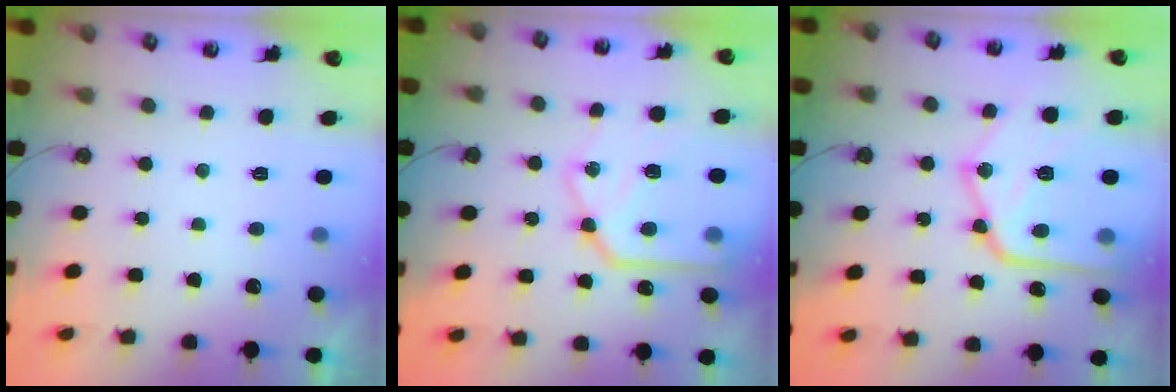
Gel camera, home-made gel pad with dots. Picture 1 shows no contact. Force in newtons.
{"total": 19.2, "press": 19.1, "slide": 1.7}
{"total": 23.3, "press": 23.2, "slide": 2.4}